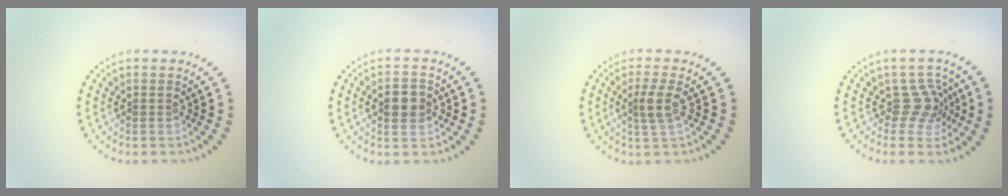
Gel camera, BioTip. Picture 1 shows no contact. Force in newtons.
{"total": 3.0, "press": 3.0, "slide": 0.1}
{"total": 2.2, "press": 1.8, "slide": 1.3}
{"total": 2.6, "press": 1.9, "slide": 1.7}